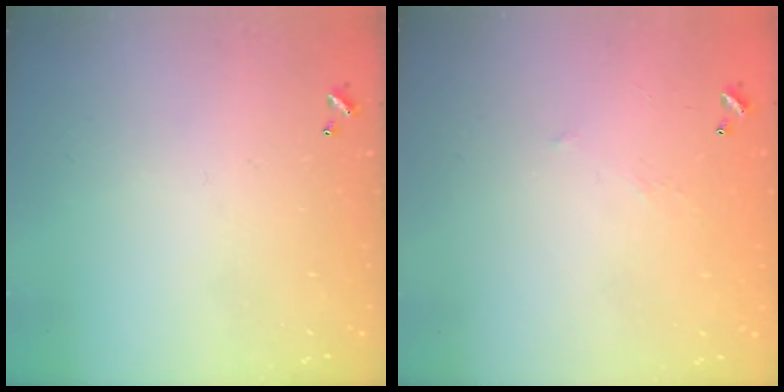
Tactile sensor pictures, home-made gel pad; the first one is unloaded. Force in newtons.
{"total": 5.7, "press": 5.6, "slide": 0.9}